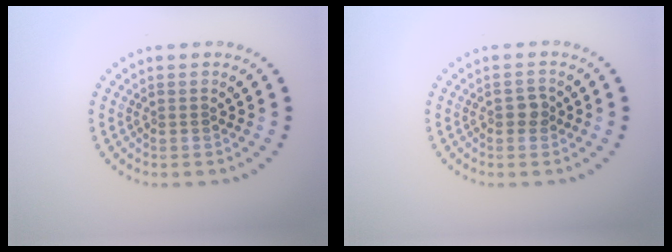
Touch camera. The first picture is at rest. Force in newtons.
{"total": 1.3, "press": 1.3, "slide": 0.2}